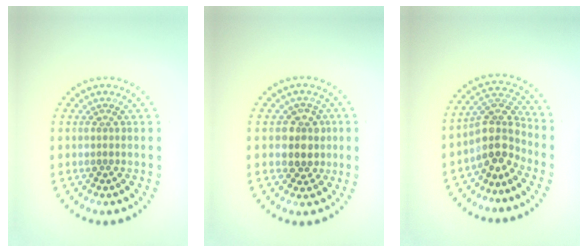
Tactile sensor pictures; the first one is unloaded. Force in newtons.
{"total": 3.0, "press": 2.7, "slide": 1.3}
{"total": 4.0, "press": 3.1, "slide": 2.5}